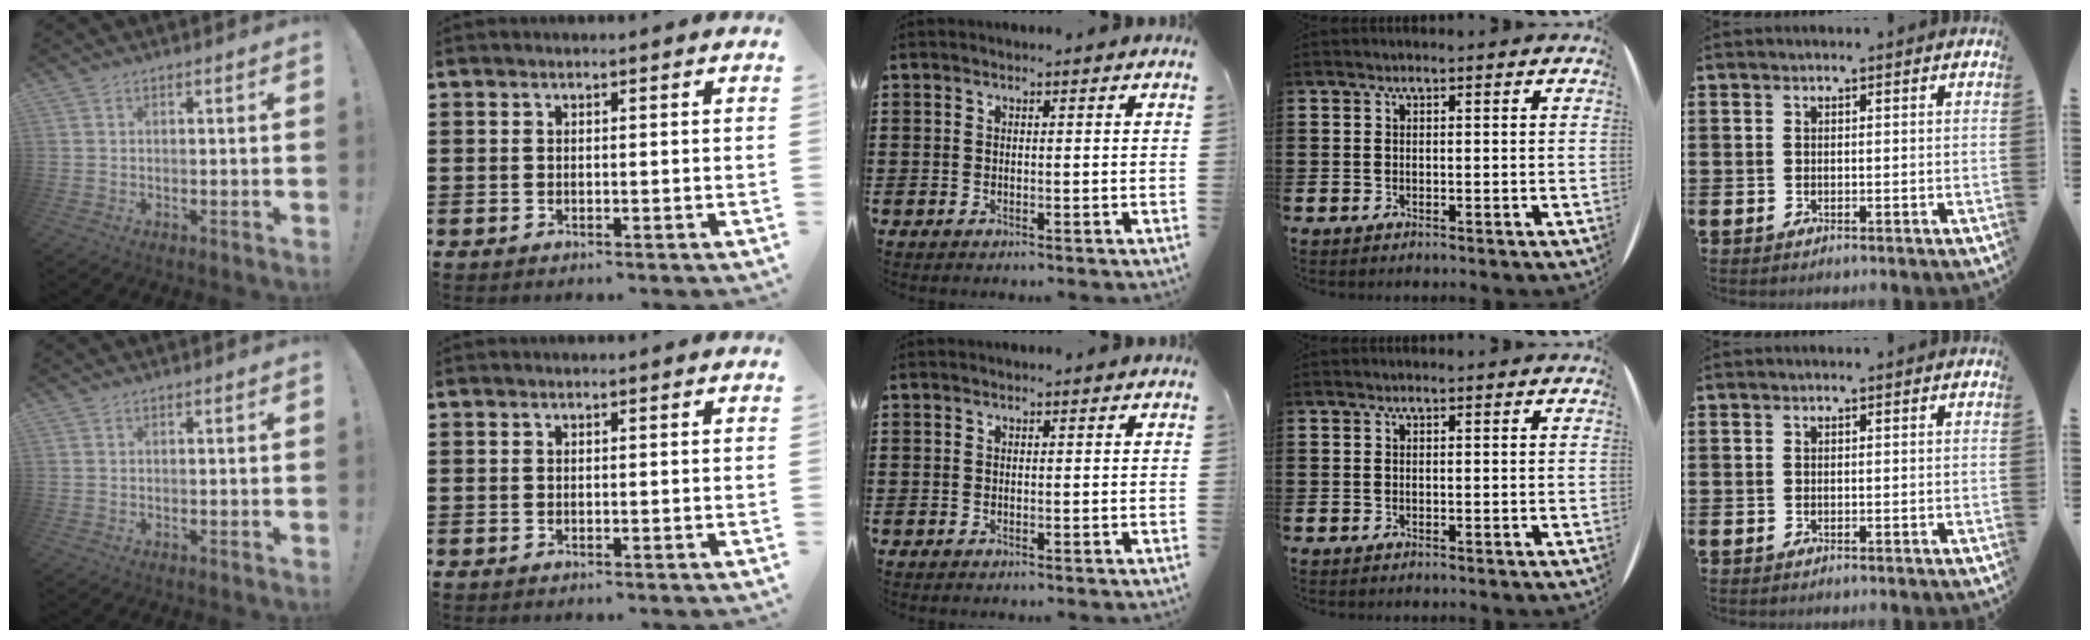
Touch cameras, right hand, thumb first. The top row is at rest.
{}